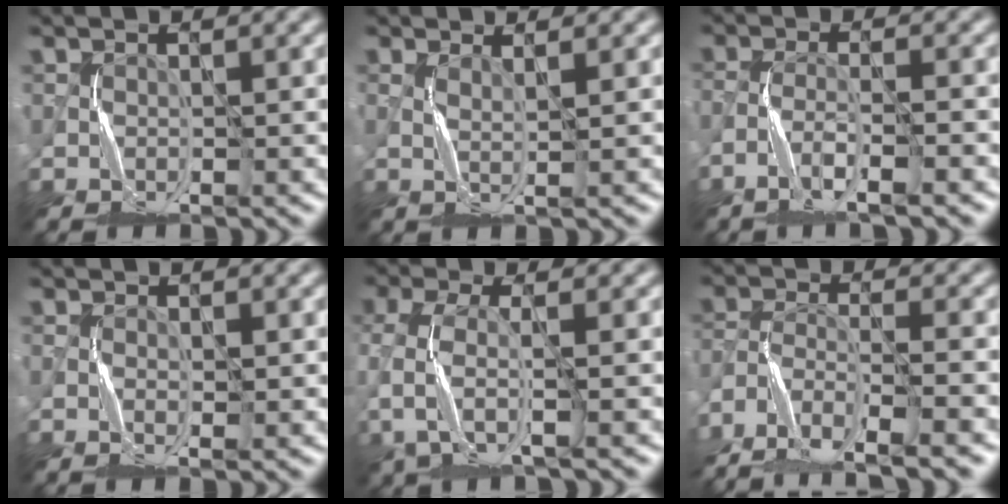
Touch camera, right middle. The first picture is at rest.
{"total": 0.7, "force": [0.1, -0.1, 0.6], "torque": [-0.015, -0.002, -0.001]}
{"total": 3.3, "force": [-2.7, 0.0, 1.9], "torque": [-0.037, 0.006, -0.062]}
{"total": 0.9, "force": [-0.3, 0.2, 0.8], "torque": [-0.011, 0.000, -0.008]}
{"total": 3.6, "force": [-1.4, 1.1, 3.1], "torque": [-0.087, -0.006, -0.033]}
{"total": 8.9, "force": [-7.4, 1.7, 4.5], "torque": [-0.078, -0.011, -0.136]}